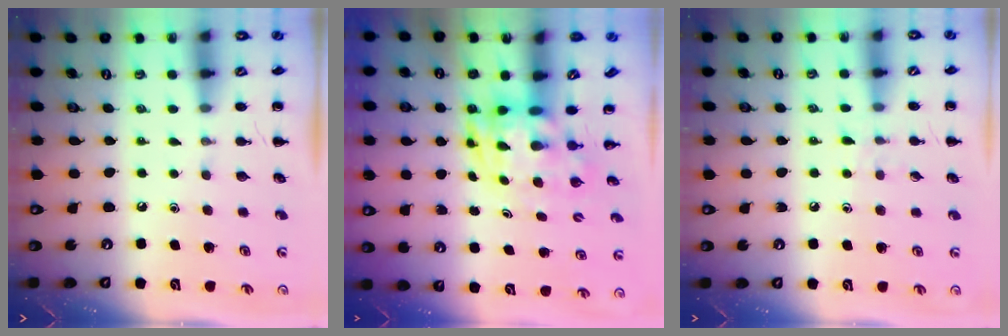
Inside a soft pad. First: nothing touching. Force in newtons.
{"total": 3.6, "press": 3.5, "slide": 0.8}
{"total": 5.6, "press": 5.1, "slide": 2.4}